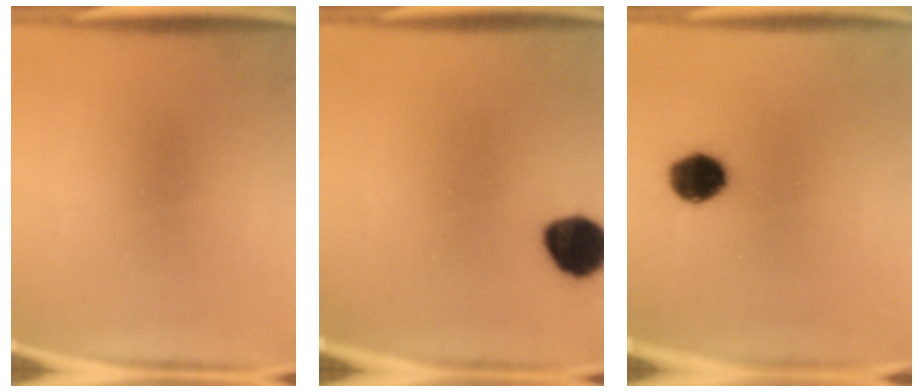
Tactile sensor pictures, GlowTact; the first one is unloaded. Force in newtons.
{"total": 10.1}
{"total": 8.3}